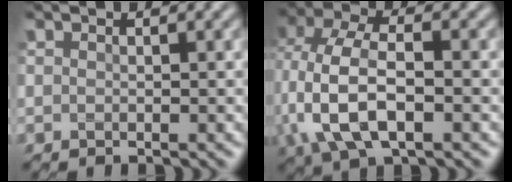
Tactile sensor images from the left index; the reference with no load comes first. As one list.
[{"total": 8.5, "force": [-1.2, 4.6, 7.0], "torque": [-0.160, 0.006, -0.031]}]